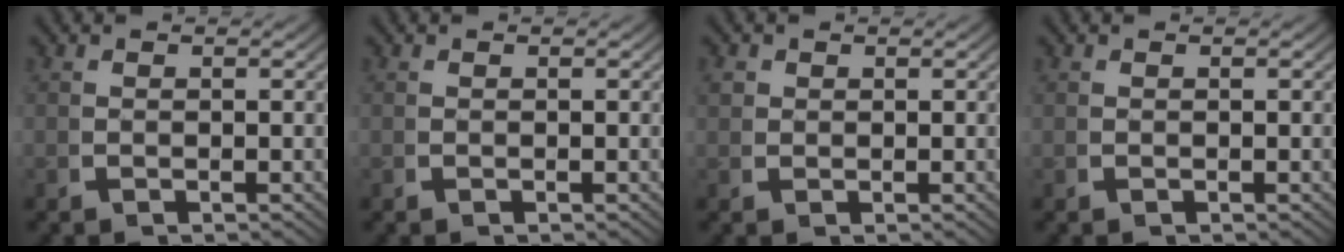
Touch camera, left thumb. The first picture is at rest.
{"total": 0.6, "force": [0.2, -0.5, -0.2], "torque": [0.008, -0.003, 0.006]}
{"total": 1.4, "force": [0.7, 1.1, 0.4], "torque": [-0.012, -0.007, 0.017]}
{"total": 0.0}